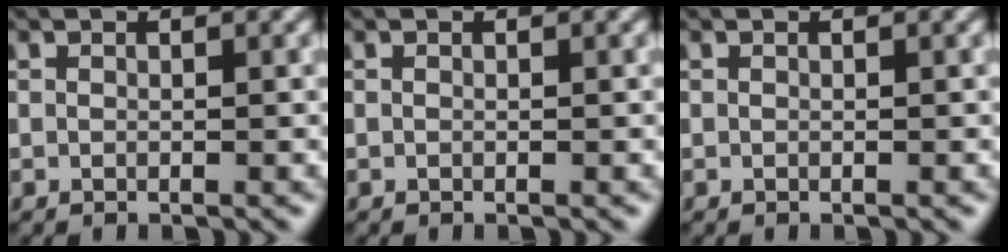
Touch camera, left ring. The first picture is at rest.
{"total": 0.0}
{"total": 0.0}